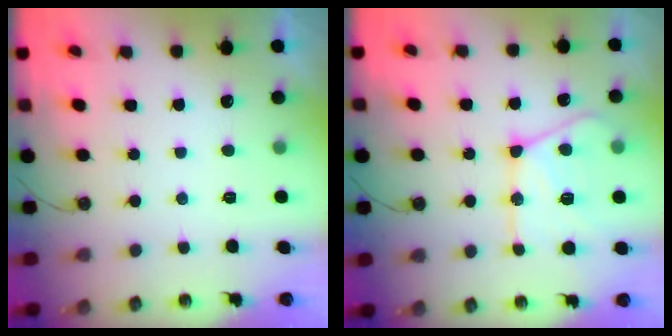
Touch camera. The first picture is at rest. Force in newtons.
{"total": 18.6, "press": 18.5, "slide": 1.7}